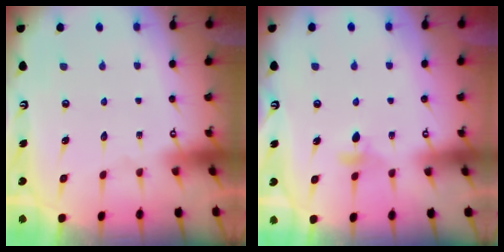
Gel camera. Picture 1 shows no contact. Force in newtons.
{"total": 3.8, "press": 3.7, "slide": 0.7}